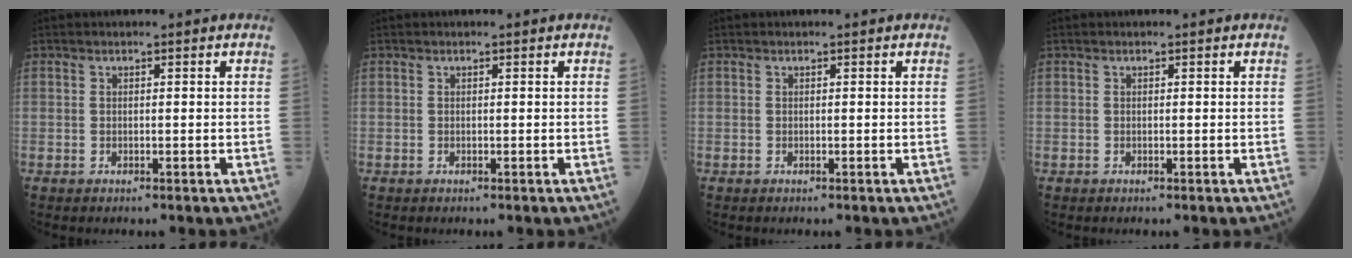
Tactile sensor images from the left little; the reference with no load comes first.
{"total": 0.0}
{"total": 0.0}
{"total": 0.0}